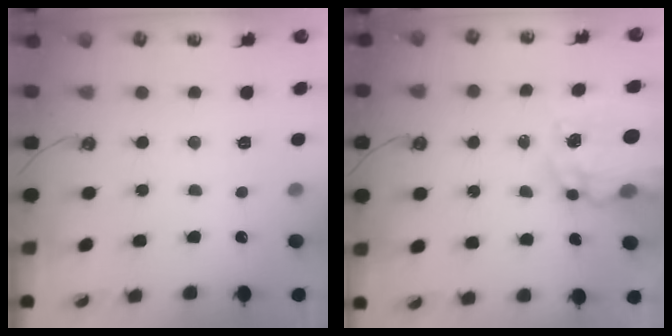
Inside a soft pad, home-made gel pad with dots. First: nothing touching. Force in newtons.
{"total": 13.8, "press": 13.7, "slide": 1.1}